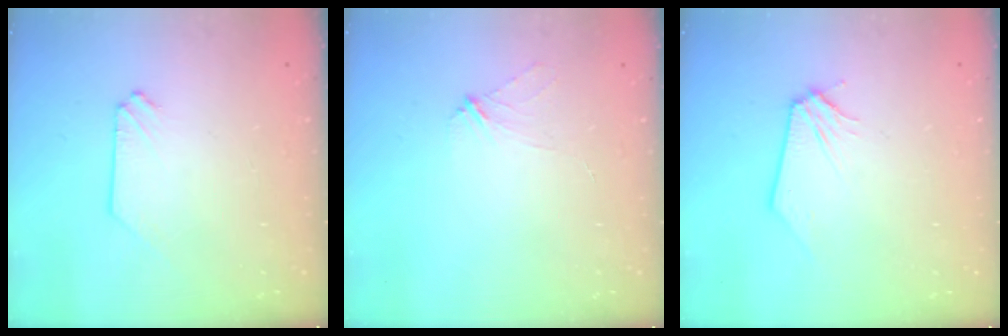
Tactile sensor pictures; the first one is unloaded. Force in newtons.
{"total": 2.4, "press": 2.4, "slide": 0.5}
{"total": 0.0}